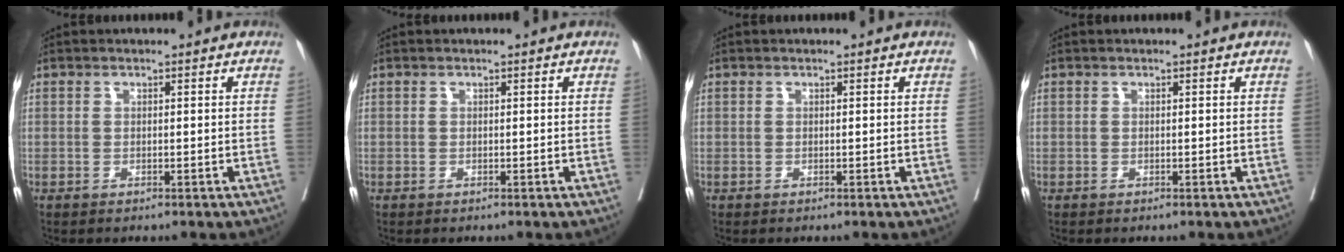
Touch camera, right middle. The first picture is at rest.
{"total": 0.0}
{"total": 0.0}
{"total": 0.0}